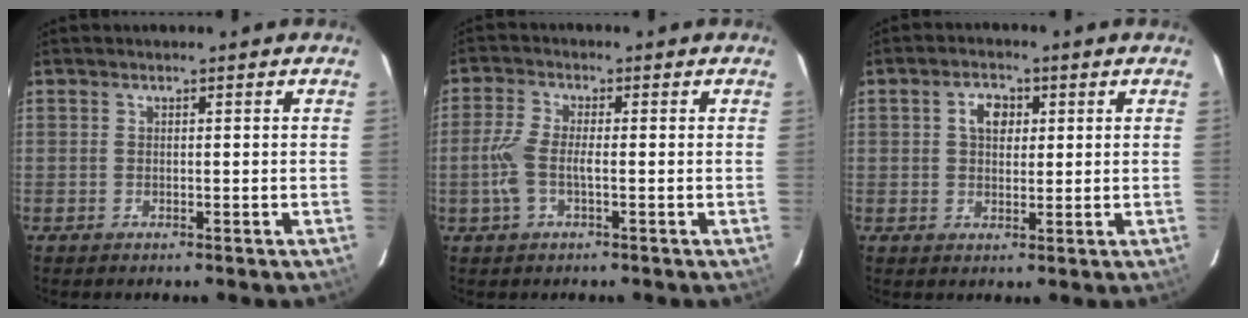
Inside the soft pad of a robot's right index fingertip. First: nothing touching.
{"total": 5.3, "force": [-1.2, 1.7, 4.9], "torque": [-0.112, 0.002, -0.024]}
{"total": 4.2, "force": [1.2, 3.0, 2.7], "torque": [-0.044, 0.013, 0.021]}